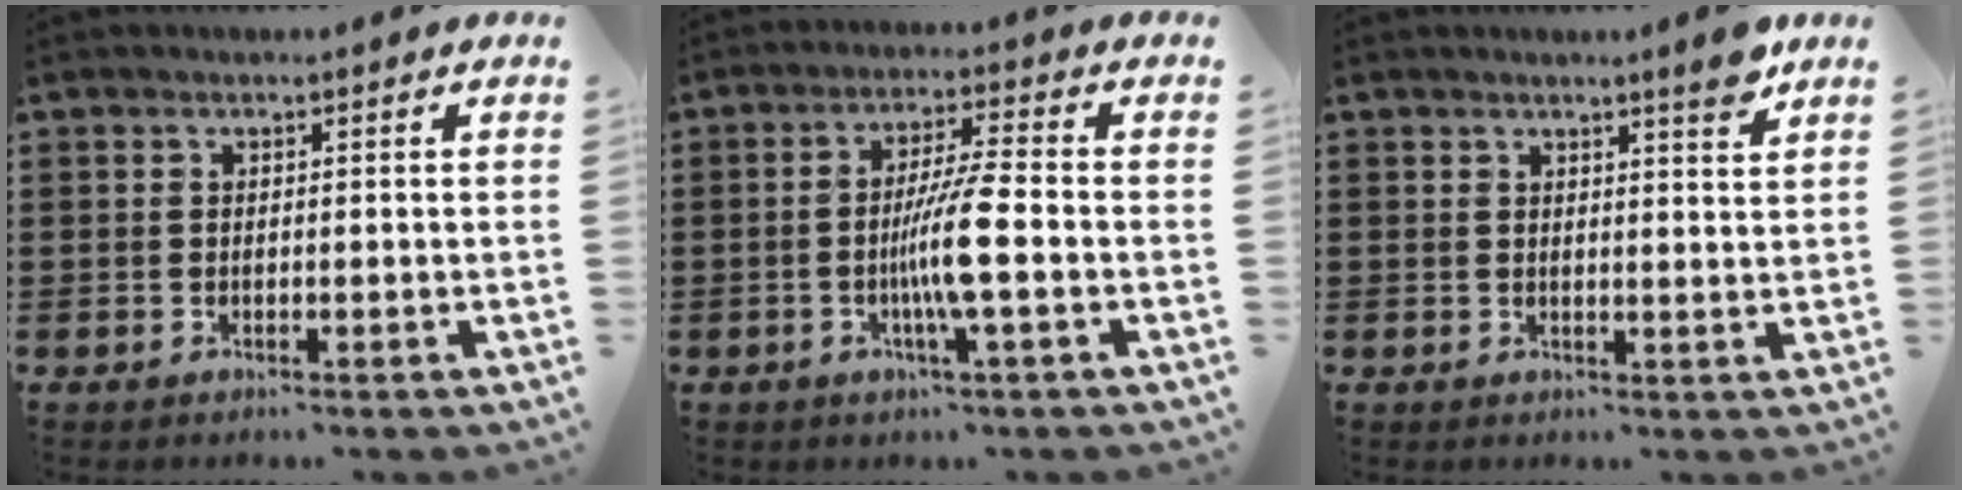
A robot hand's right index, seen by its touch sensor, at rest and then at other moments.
{"total": 7.8, "force": [-1.8, 0.0, 7.6], "torque": [-0.143, -0.012, -0.039]}
{"total": 3.9, "force": [3.1, 0.0, 2.3], "torque": [-0.038, -0.008, 0.051]}